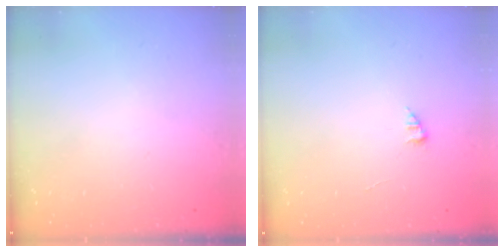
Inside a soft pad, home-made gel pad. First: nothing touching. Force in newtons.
{"total": 1.2, "press": 1.2, "slide": 0.2}